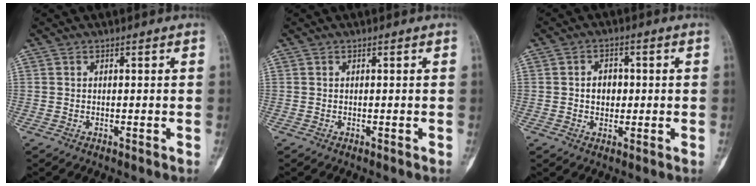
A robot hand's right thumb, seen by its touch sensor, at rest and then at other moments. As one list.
[{"total": 0.0}, {"total": 4.2, "force": [0.1, 3.3, 2.6], "torque": [-0.014, 0.006, 0.000]}]